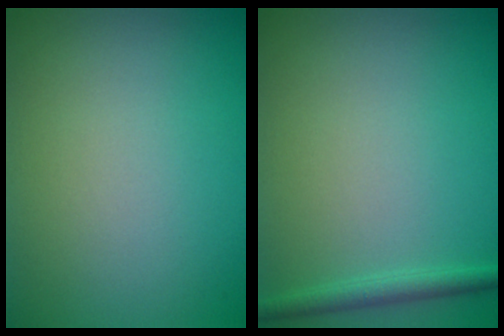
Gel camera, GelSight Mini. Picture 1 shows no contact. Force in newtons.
{"total": 1.5, "press": 1.5, "slide": 0.1}